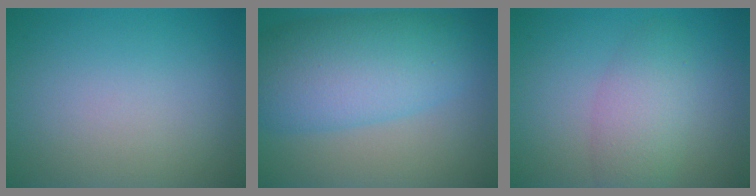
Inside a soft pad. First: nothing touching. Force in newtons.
{"total": 8.9, "press": 8.9, "slide": 0.1}
{"total": 3.5, "press": 3.5, "slide": 0.1}